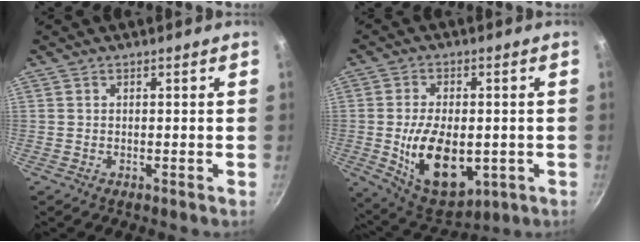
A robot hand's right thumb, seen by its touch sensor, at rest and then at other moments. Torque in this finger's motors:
{"motor_torque": [-0.16, 1.11, 1.65, -0.27, 0.33]}